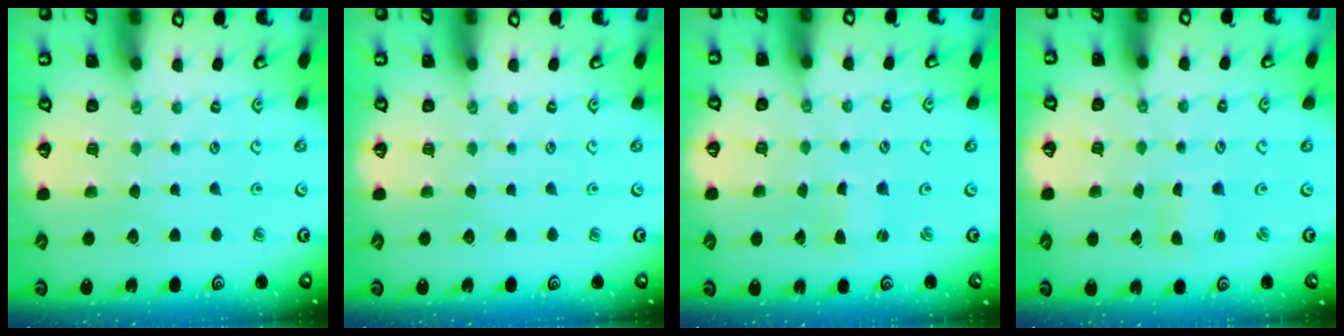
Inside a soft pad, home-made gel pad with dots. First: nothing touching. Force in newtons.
{"total": 0.0}
{"total": 1.0, "press": 1.0, "slide": 0.2}
{"total": 1.5, "press": 1.5, "slide": 0.0}